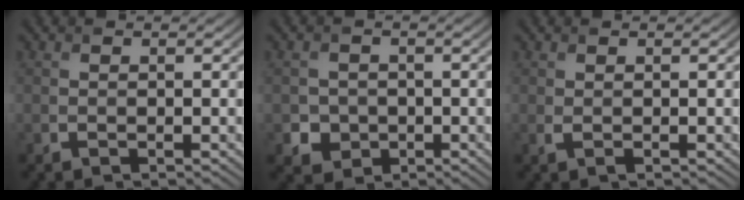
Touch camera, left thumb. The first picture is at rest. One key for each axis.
{"total": 3.1, "fx": -0.7, "fy": 2.9, "fz": 0.8, "tx": -0.014, "ty": -0.007, "tz": -0.018}
{"total": 0.6, "fx": 0.2, "fy": 0.2, "fz": 0.6, "tx": -0.015, "ty": 0.000, "tz": 0.004}